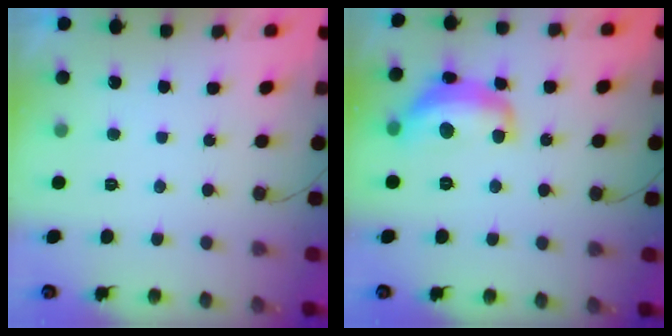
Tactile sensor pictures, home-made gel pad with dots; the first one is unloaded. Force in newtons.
{"total": 14.1, "press": 14.1, "slide": 0.9}